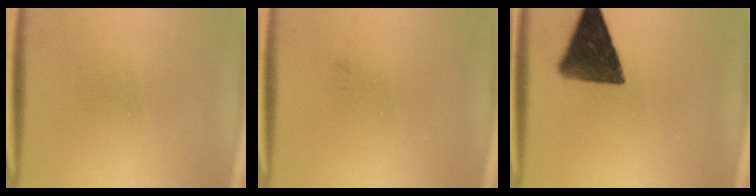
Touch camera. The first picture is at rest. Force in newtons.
{"total": 0.7}
{"total": 12.1}